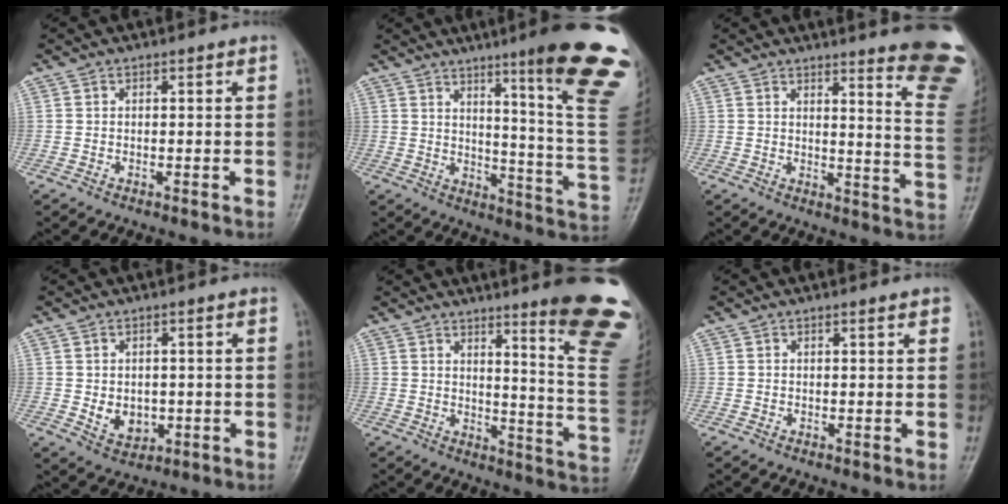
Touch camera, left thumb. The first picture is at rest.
{"total": 23.3, "force": [12.5, 1.9, 19.5], "torque": [-0.208, -0.071, 0.168]}
{"total": 16.3, "force": [12.7, 1.5, 10.1], "torque": [-0.097, -0.126, 0.135]}
{"total": 5.2, "force": [-0.5, 4.1, 3.1], "torque": [-0.029, -0.005, 0.004]}
{"total": 19.5, "force": [12.2, 2.0, 15.0], "torque": [-0.158, -0.093, 0.151]}
{"total": 1.2, "force": [0.8, 0.3, 0.9], "torque": [-0.012, -0.001, 0.007]}